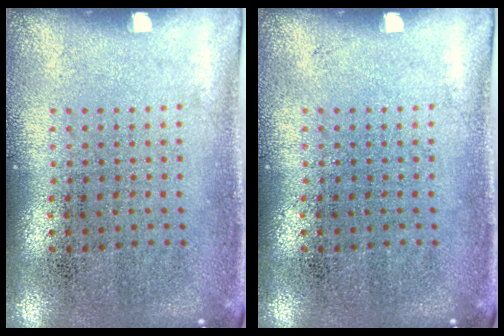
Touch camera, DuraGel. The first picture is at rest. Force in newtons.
{"total": 0.0}